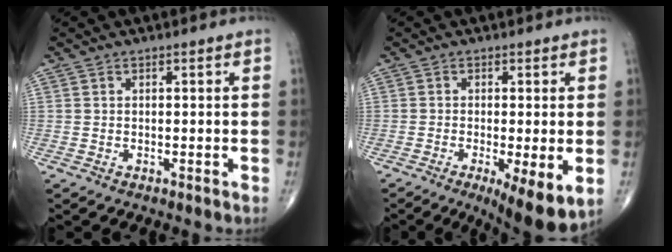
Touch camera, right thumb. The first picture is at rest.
{"total": 9.7, "force": [-3.0, 2.6, 8.9], "torque": [-0.136, -0.021, -0.043]}